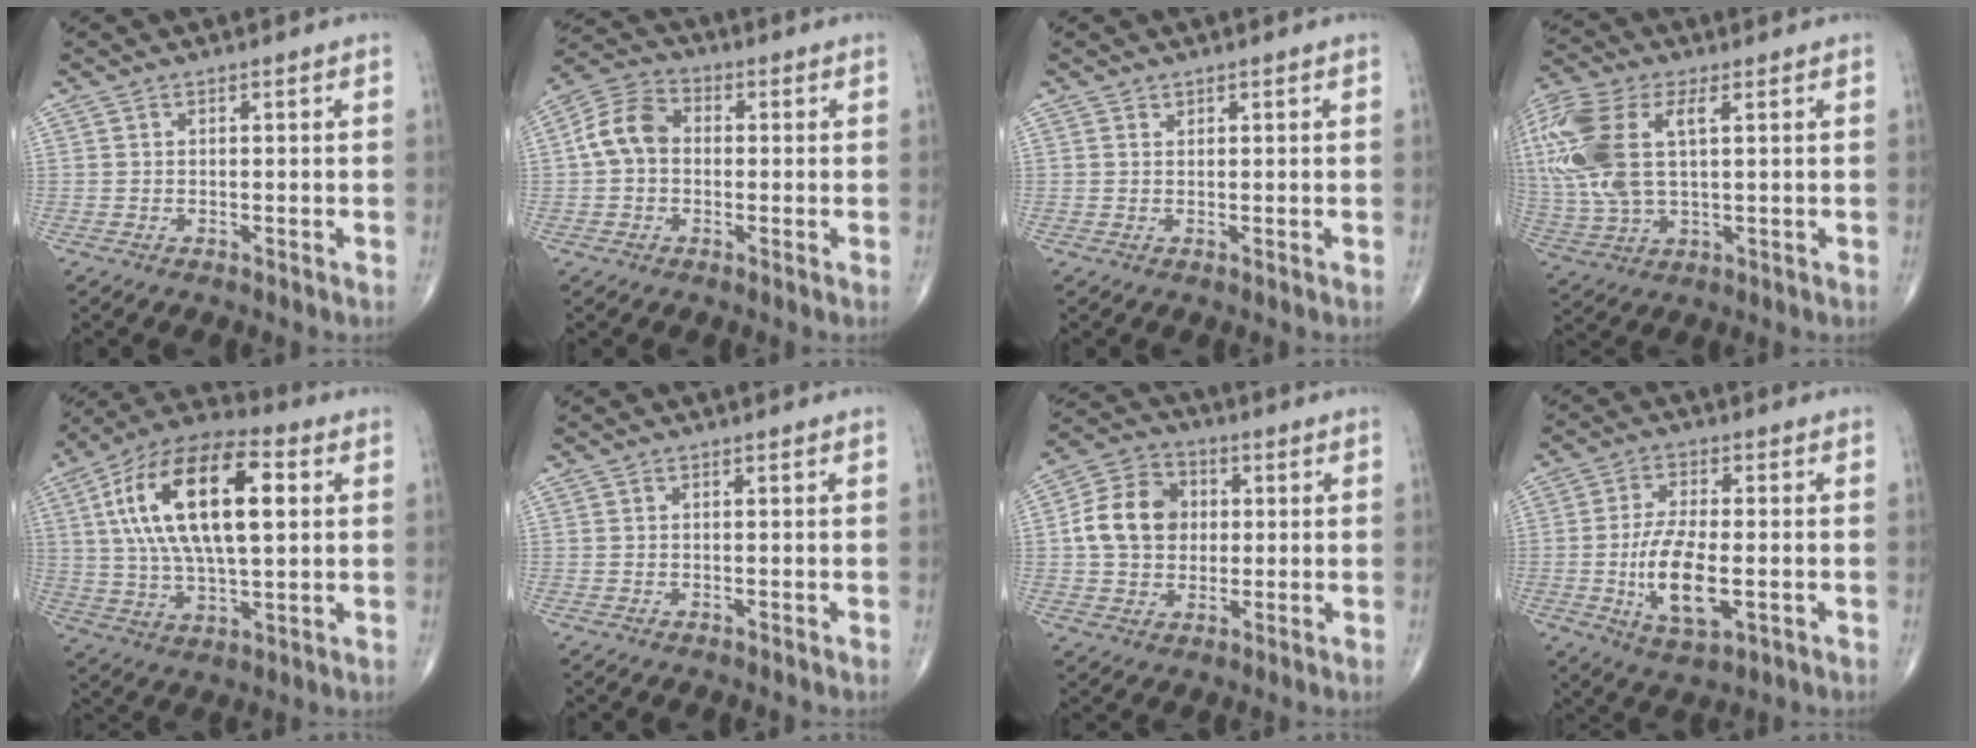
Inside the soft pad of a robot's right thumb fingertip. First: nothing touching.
{"total": 8.1, "force": [0.1, 6.1, 5.3], "torque": [-0.093, 0.028, -0.011]}
{"total": 0.5, "force": [0.4, 0.3, 0.0], "torque": [0.004, -0.002, 0.006]}
{"total": 19.3, "force": [4.5, 9.9, 15.9], "torque": [-0.395, 0.008, 0.084]}
{"total": 23.0, "force": [5.1, 10.3, 19.9], "torque": [-0.360, 0.010, 0.079]}
{"total": 0.0}
{"total": 12.0, "force": [1.0, 9.7, 7.0], "torque": [-0.102, 0.015, 0.012]}
{"total": 11.2, "force": [-2.0, 4.8, 9.9], "torque": [-0.184, -0.003, -0.031]}